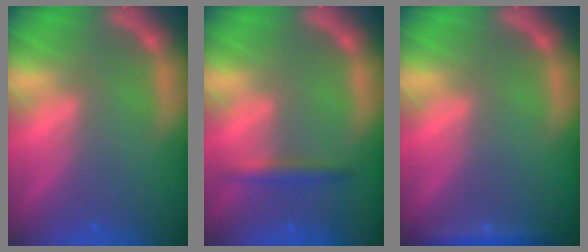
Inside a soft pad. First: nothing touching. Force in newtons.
{"total": 1.9}
{"total": 1.9}